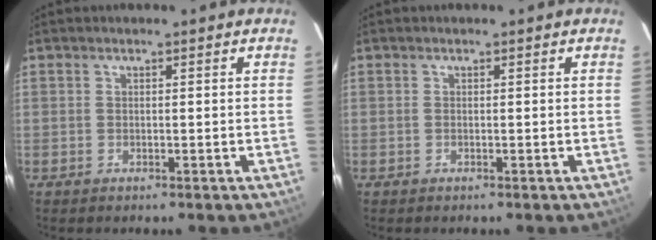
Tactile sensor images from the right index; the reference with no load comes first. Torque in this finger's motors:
{"motor_torque": [0.06, 0.02, 0.02, 0.01]}